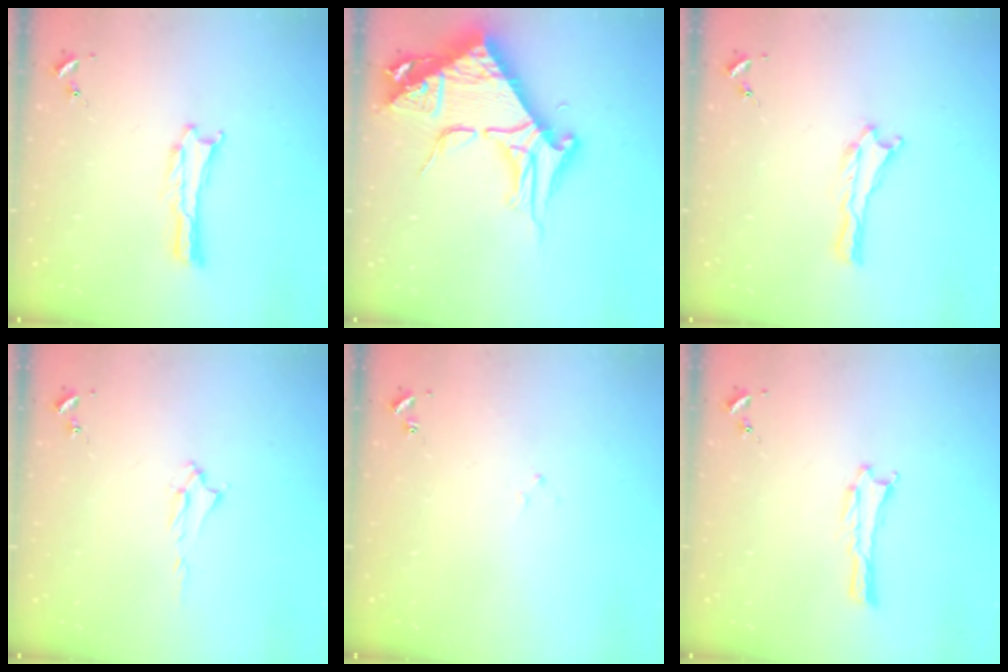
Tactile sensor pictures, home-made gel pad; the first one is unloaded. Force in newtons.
{"total": 10.9, "press": 10.9, "slide": 1.1}
{"total": 0.0}
{"total": 2.0, "press": 2.0, "slide": 0.3}
{"total": 1.4, "press": 1.4, "slide": 0.2}
{"total": 0.0}